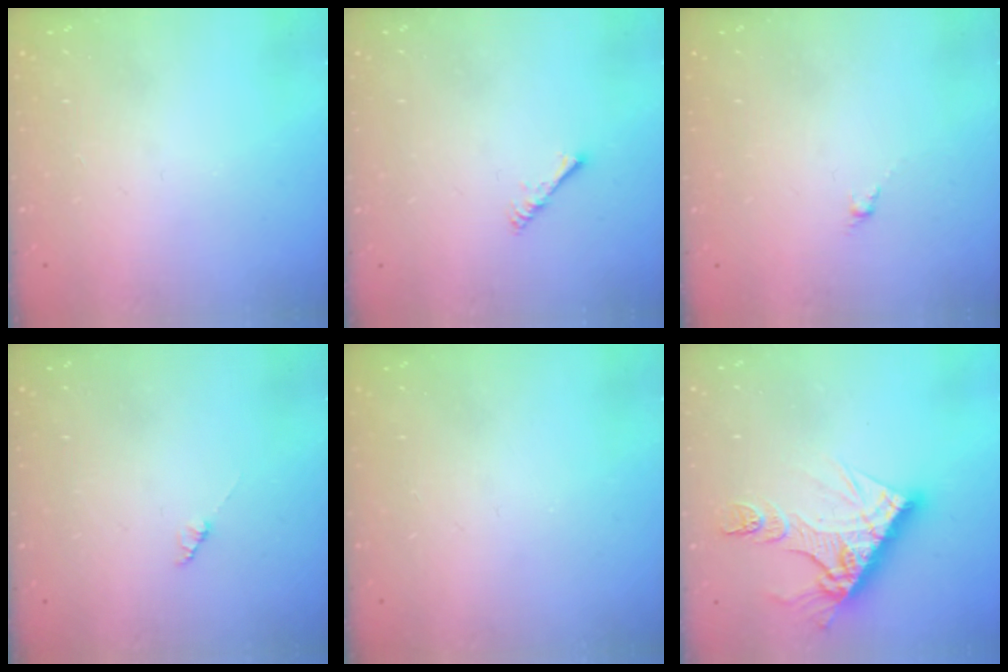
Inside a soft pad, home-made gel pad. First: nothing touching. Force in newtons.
{"total": 2.2, "press": 2.1, "slide": 0.5}
{"total": 0.0}
{"total": 1.4, "press": 1.4, "slide": 0.2}
{"total": 0.0}
{"total": 13.5, "press": 13.4, "slide": 1.2}